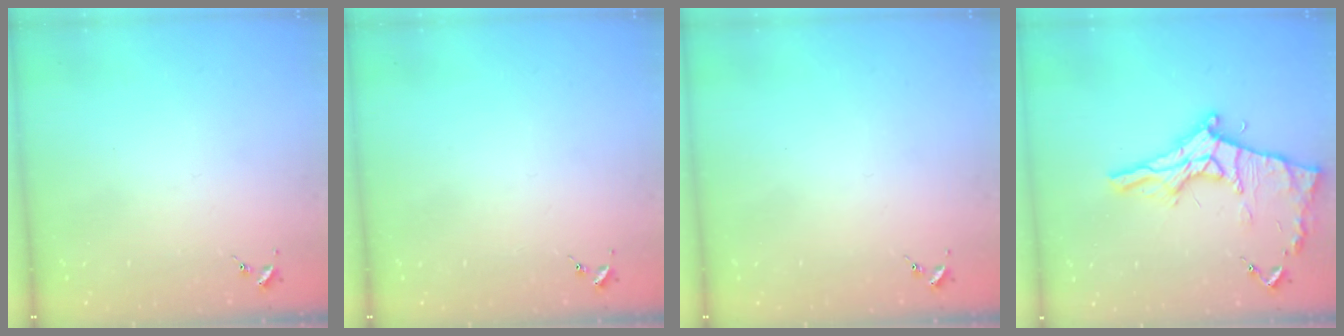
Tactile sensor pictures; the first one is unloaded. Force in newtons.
{"total": 0.0}
{"total": 0.0}
{"total": 17.3, "press": 17.3, "slide": 1.0}